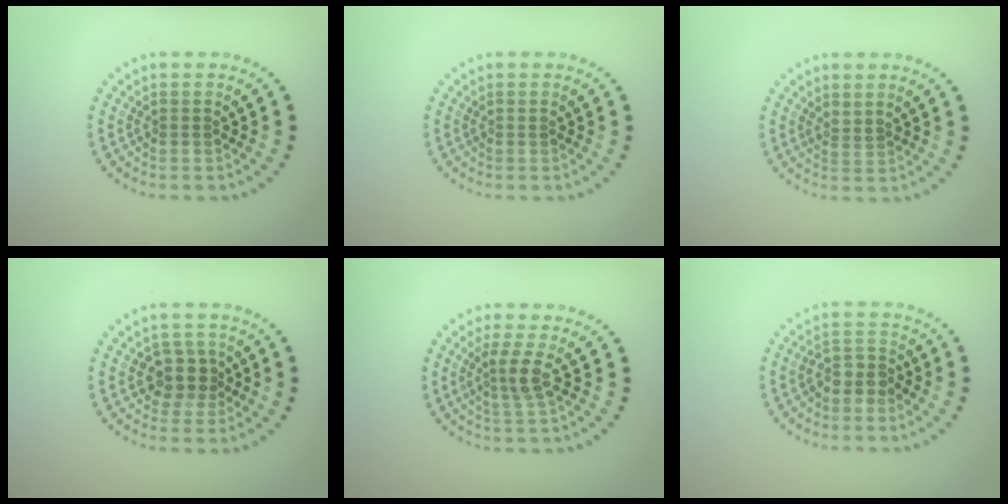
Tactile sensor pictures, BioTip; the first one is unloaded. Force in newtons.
{"total": 0.0}
{"total": 0.5, "press": 0.2, "slide": 0.5}
{"total": 2.6, "press": 2.3, "slide": 1.2}
{"total": 2.3, "press": 1.8, "slide": 1.5}
{"total": 2.1, "press": 1.8, "slide": 1.1}